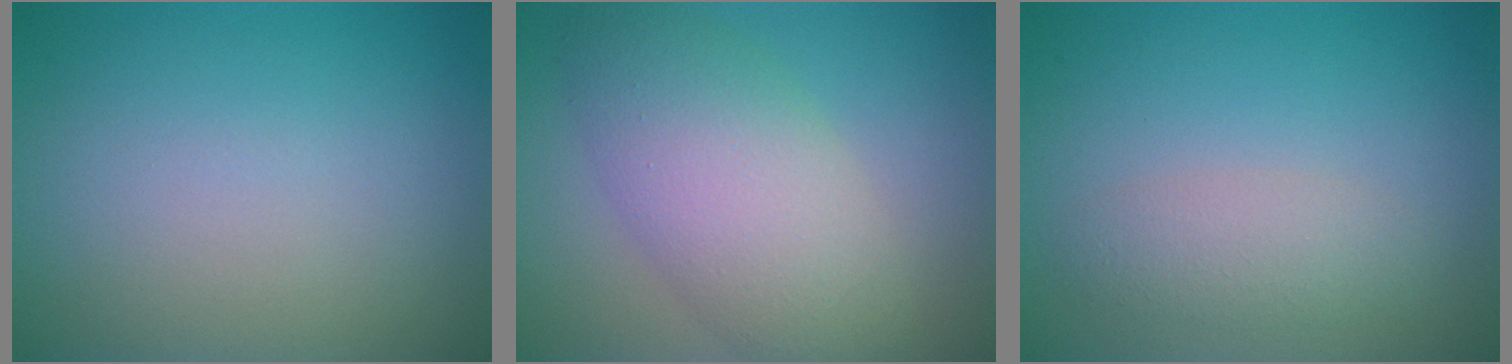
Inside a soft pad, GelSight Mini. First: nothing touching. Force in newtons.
{"total": 7.1, "press": 7.1, "slide": 0.4}
{"total": 2.2, "press": 2.2, "slide": 0.1}